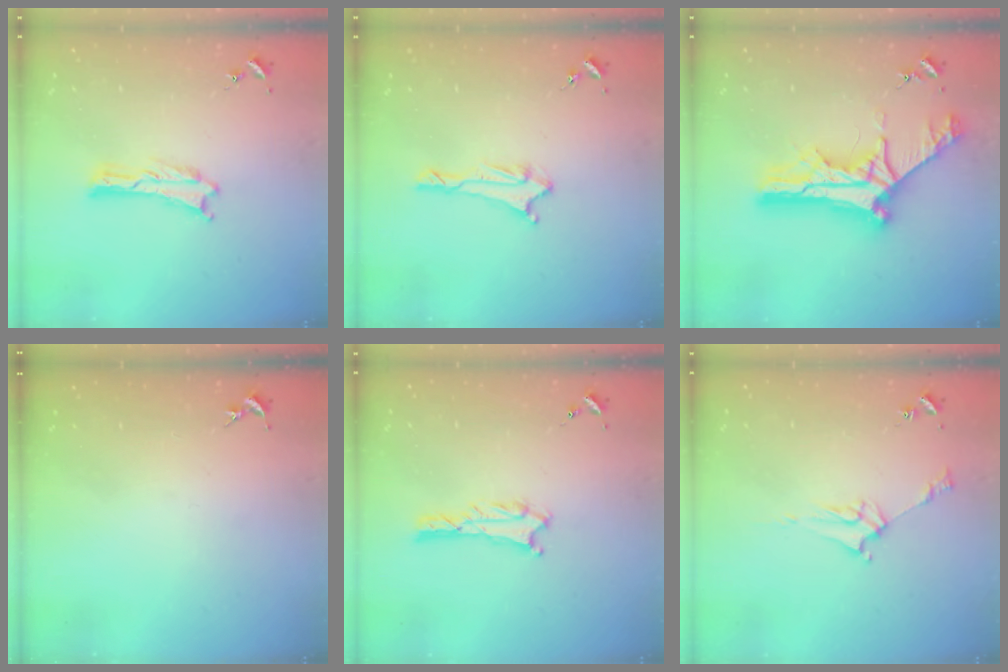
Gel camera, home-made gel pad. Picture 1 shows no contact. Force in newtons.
{"total": 1.7, "press": 1.6, "slide": 0.6}
{"total": 13.8, "press": 13.8, "slide": 1.0}
{"total": 0.0}
{"total": 2.0, "press": 2.0, "slide": 0.3}
{"total": 4.3, "press": 4.3, "slide": 0.5}